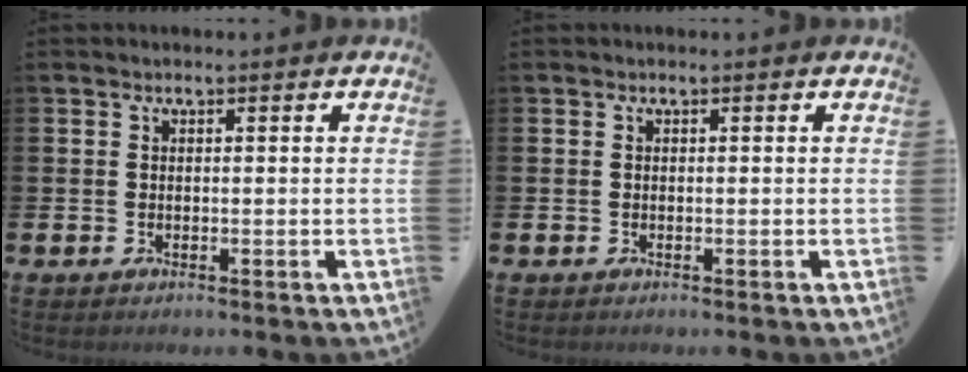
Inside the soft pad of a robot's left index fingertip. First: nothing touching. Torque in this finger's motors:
{"motor_torque": [0.02, 0.07, -0.06, -0.04]}